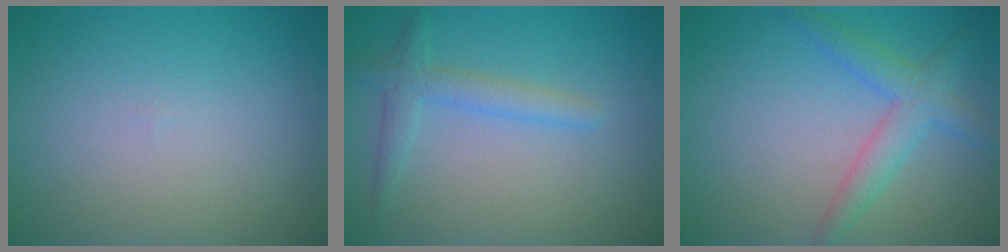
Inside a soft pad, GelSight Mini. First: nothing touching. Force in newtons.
{"total": 2.4, "press": 2.4, "slide": 0.2}
{"total": 2.4, "press": 2.4, "slide": 0.2}